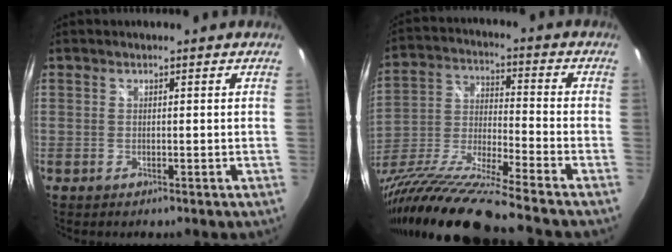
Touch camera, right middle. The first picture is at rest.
{"total": 18.7, "force": [-15.2, -1.0, 10.8], "torque": [-0.198, -0.047, -0.285]}